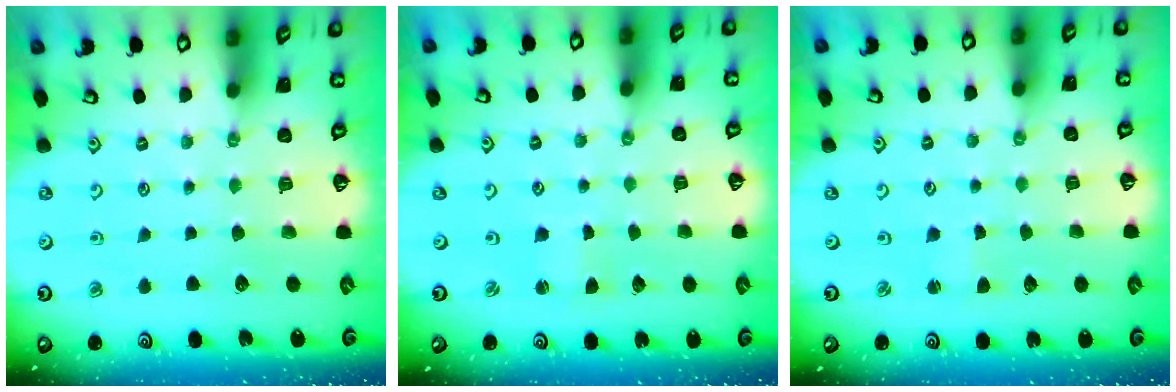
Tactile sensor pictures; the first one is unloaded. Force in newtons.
{"total": 1.8, "press": 1.7, "slide": 0.4}
{"total": 1.6, "press": 1.6, "slide": 0.3}